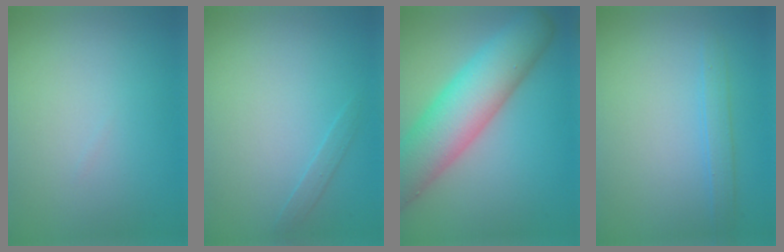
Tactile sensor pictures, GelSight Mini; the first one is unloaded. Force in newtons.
{"total": 0.8, "press": 0.8, "slide": 0.1}
{"total": 9.9, "press": 9.9, "slide": 0.6}
{"total": 1.5, "press": 1.5, "slide": 0.2}